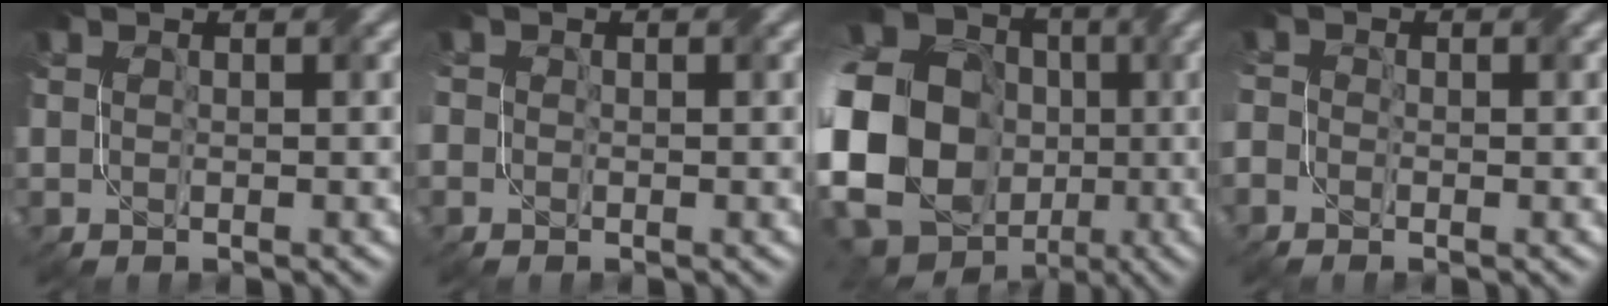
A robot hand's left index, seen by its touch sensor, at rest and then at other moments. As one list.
[{"total": 2.7, "force": [0.4, 2.3, 1.3], "torque": [-0.035, 0.011, -0.012]}, {"total": 25.2, "force": [-2.6, 22.5, 11.0], "torque": [-0.236, -0.007, -0.106]}, {"total": 1.3, "force": [-0.6, 1.1, 0.4], "torque": [-0.005, 0.009, -0.024]}]